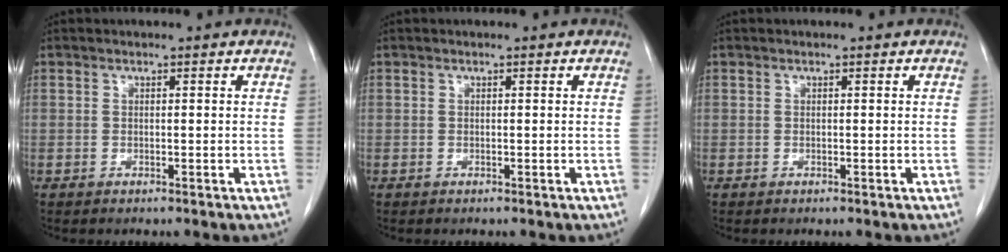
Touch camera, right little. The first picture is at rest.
{"total": 0.0}
{"total": 0.0}